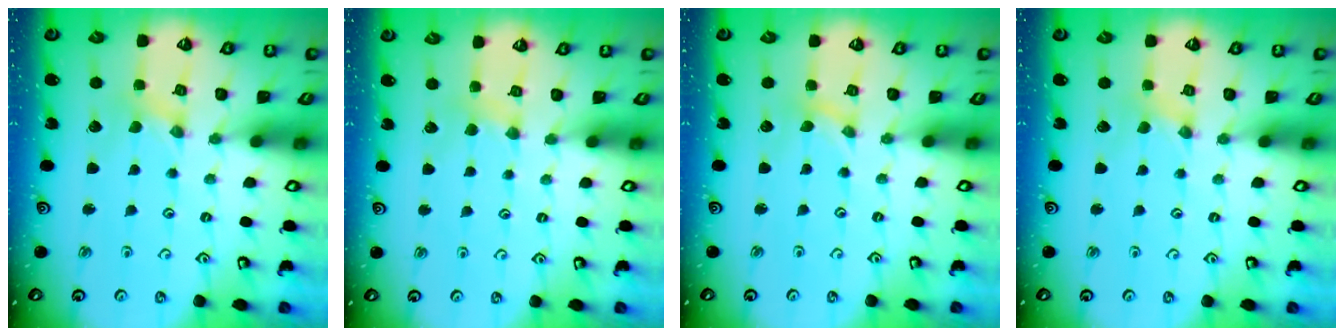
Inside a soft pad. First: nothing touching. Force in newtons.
{"total": 3.2, "press": 3.2, "slide": 0.5}
{"total": 0.0}
{"total": 1.0, "press": 1.0, "slide": 0.2}